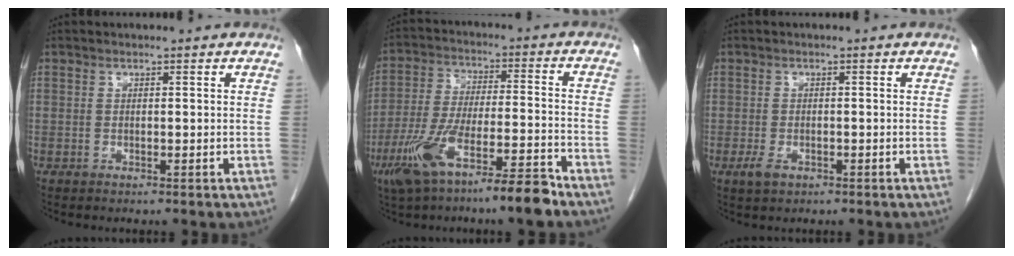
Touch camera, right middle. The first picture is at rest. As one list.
[{"total": 13.3, "force": [-8.7, 1.2, 10.0], "torque": [-0.195, -0.012, -0.155]}, {"total": 2.2, "force": [-1.1, 1.1, 1.6], "torque": [-0.034, -0.001, -0.014]}]